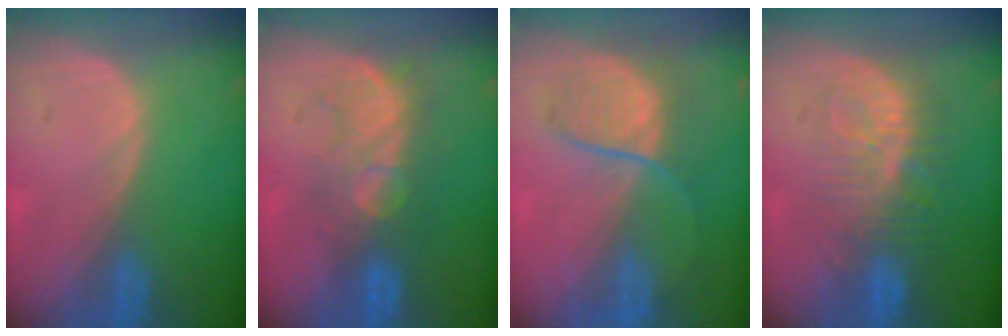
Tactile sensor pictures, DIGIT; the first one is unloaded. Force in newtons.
{"total": 8.1, "press": 7.8, "slide": 2.4}
{"total": 6.6, "press": 6.5, "slide": 1.3}
{"total": 9.4, "press": 8.8, "slide": 3.3}